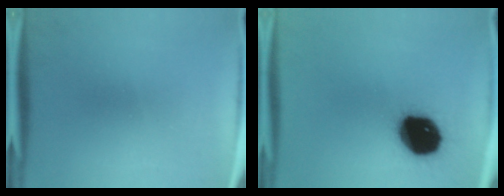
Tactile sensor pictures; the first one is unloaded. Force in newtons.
{"total": 17.6}